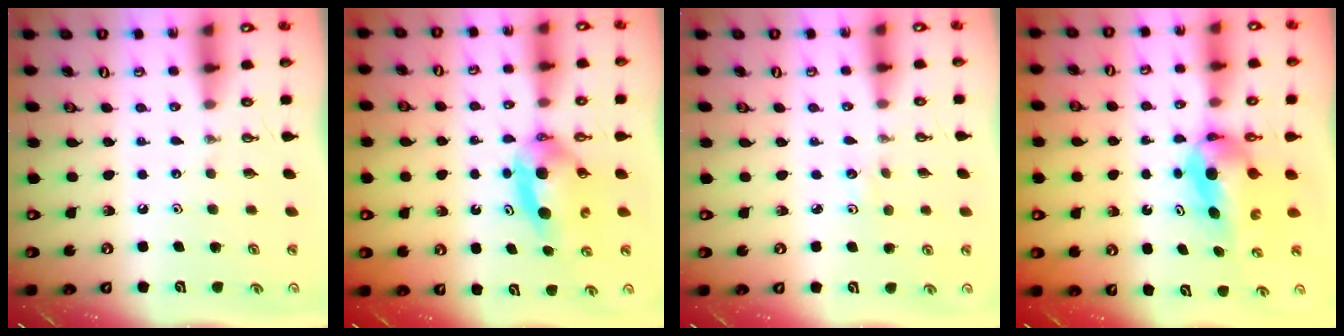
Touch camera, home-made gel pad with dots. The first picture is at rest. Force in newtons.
{"total": 7.4, "press": 5.2, "slide": 5.2}
{"total": 4.2, "press": 4.1, "slide": 0.9}
{"total": 5.7, "press": 5.4, "slide": 2.0}